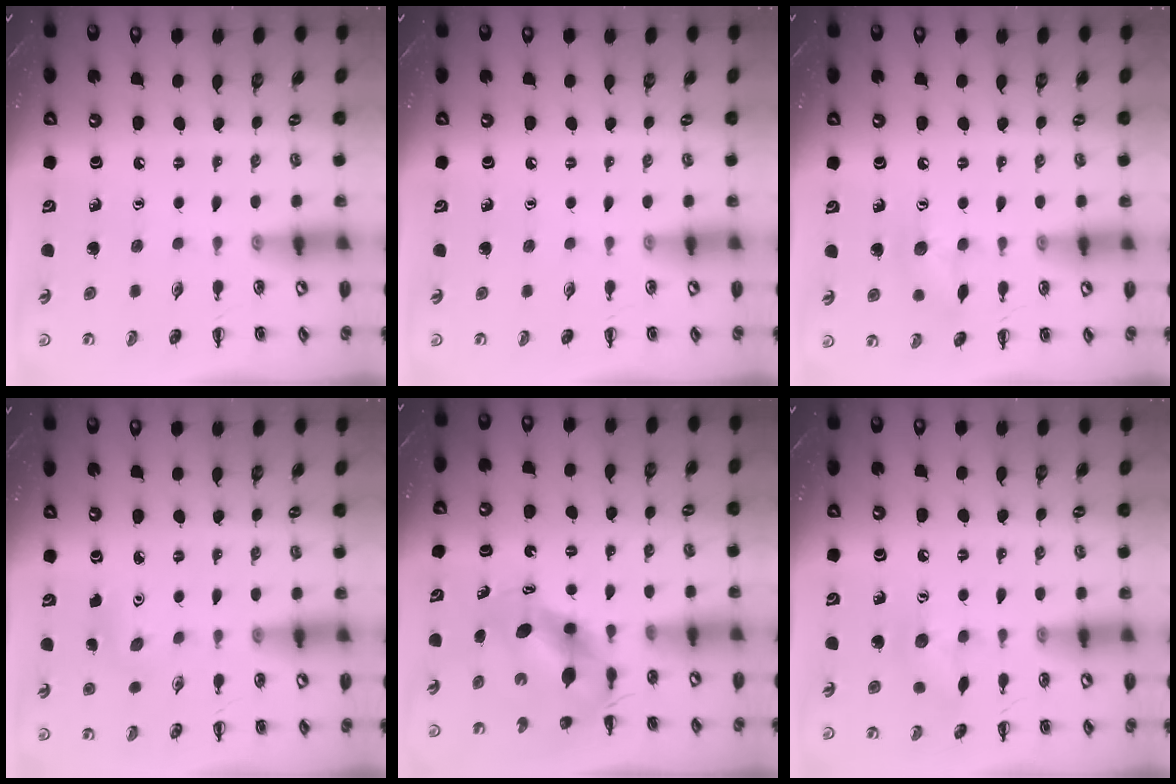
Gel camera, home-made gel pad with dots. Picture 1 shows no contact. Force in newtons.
{"total": 0.0}
{"total": 6.5, "press": 6.4, "slide": 0.8}
{"total": 4.1, "press": 3.9, "slide": 1.2}
{"total": 6.6, "press": 6.5, "slide": 1.2}
{"total": 7.0, "press": 6.9, "slide": 1.3}